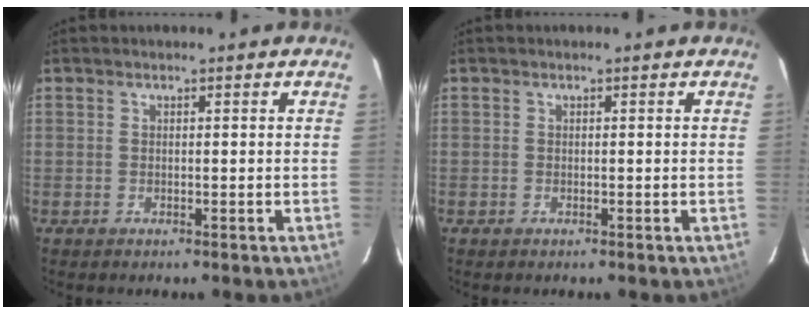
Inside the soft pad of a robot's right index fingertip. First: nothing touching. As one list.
[{"total": 0.0}]